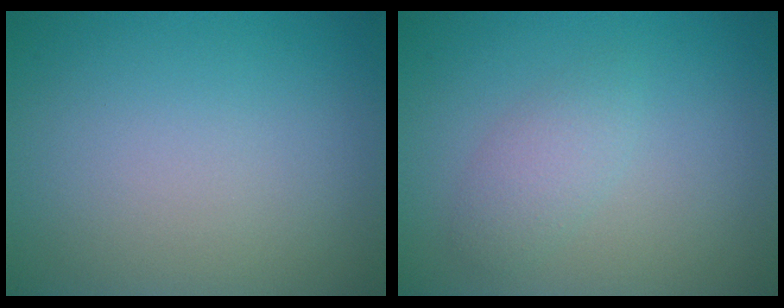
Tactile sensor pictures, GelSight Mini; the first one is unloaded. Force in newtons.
{"total": 1.9, "press": 1.9, "slide": 0.1}